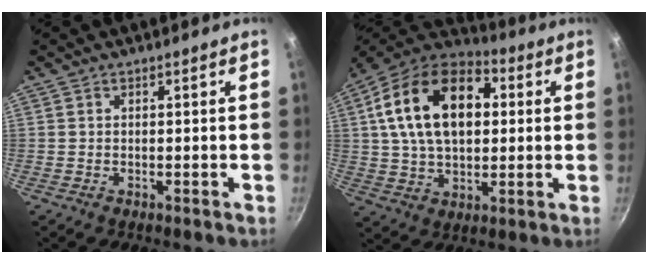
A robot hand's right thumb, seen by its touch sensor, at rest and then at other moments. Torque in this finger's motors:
{"motor_torque": [-0.45, 2.15, 2.19, 0.58, 0.52]}